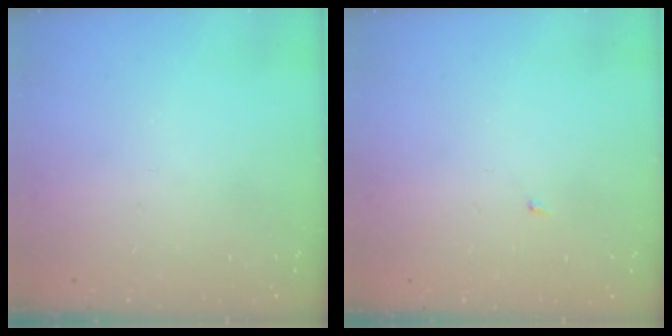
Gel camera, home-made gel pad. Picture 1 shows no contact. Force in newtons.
{"total": 1.4, "press": 1.3, "slide": 0.1}